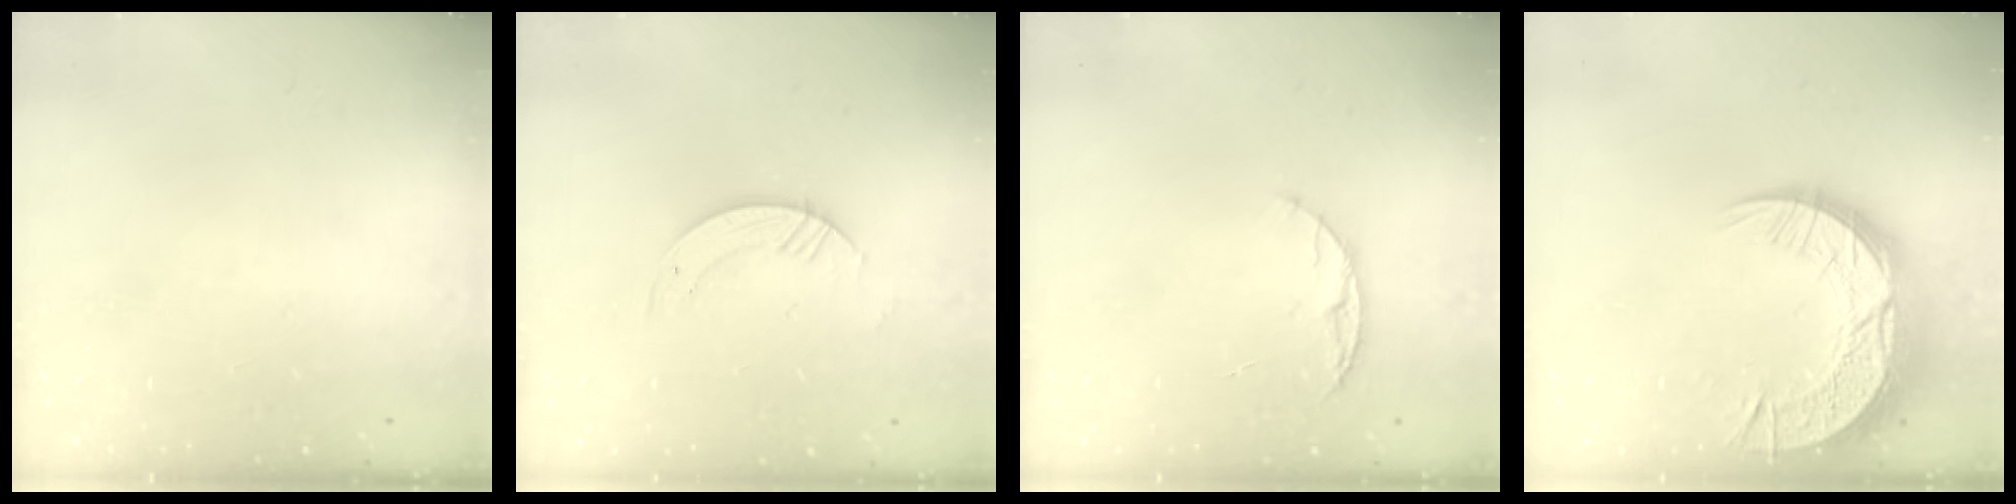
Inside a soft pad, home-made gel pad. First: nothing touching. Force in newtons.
{"total": 3.8, "press": 3.8, "slide": 0.1}
{"total": 6.1, "press": 6.0, "slide": 0.7}
{"total": 17.6, "press": 17.6, "slide": 1.4}